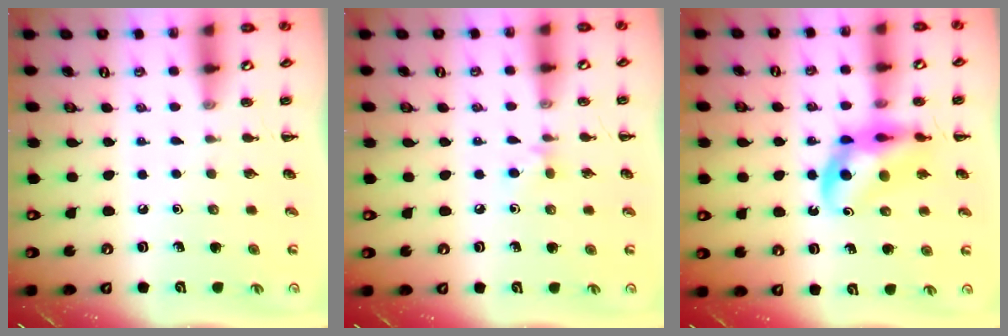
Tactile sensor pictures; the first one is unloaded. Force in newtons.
{"total": 3.9, "press": 3.5, "slide": 1.5}
{"total": 11.2, "press": 10.8, "slide": 3.0}